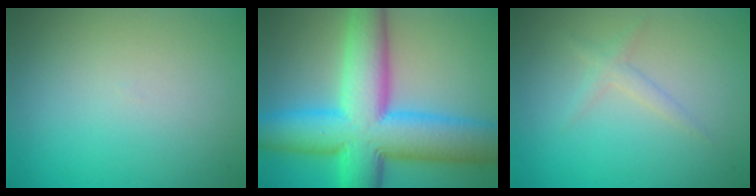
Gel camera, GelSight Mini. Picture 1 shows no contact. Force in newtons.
{"total": 13.3, "press": 13.3, "slide": 0.2}
{"total": 1.4, "press": 1.4, "slide": 0.1}